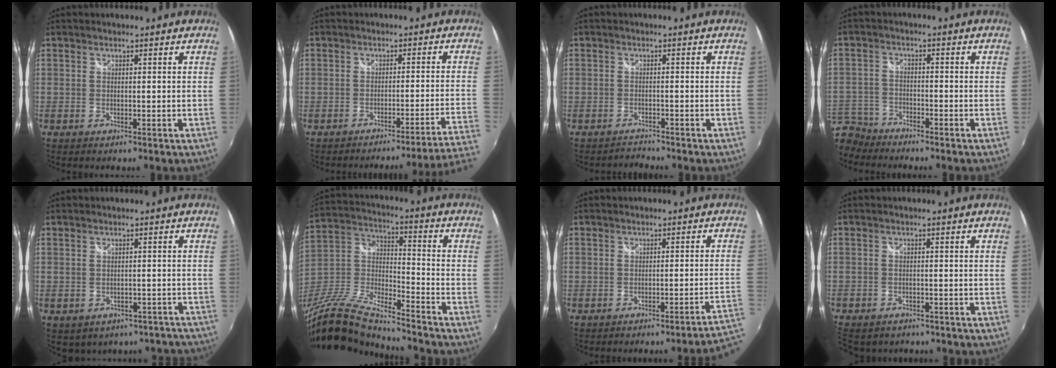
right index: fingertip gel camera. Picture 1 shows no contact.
{"total": 8.6, "force": [-7.3, -3.5, 3.0], "torque": [-0.031, -0.030, -0.101]}
{"total": 1.9, "force": [-1.8, 0.2, -0.5], "torque": [0.006, -0.002, -0.031]}
{"total": 8.6, "force": [-7.3, 4.3, 1.1], "torque": [-0.054, 0.001, -0.147]}
{"total": 11.1, "force": [-8.6, 6.3, 3.1], "torque": [-0.061, 0.006, -0.080]}
{"total": 19.4, "force": [-15.4, 4.0, 11.0], "torque": [-0.231, -0.026, -0.292]}
{"total": 4.6, "force": [-3.7, -1.4, 2.4], "torque": [-0.029, -0.012, -0.049]}
{"total": 6.4, "force": [-5.2, 3.3, 1.8], "torque": [-0.054, -0.018, -0.078]}